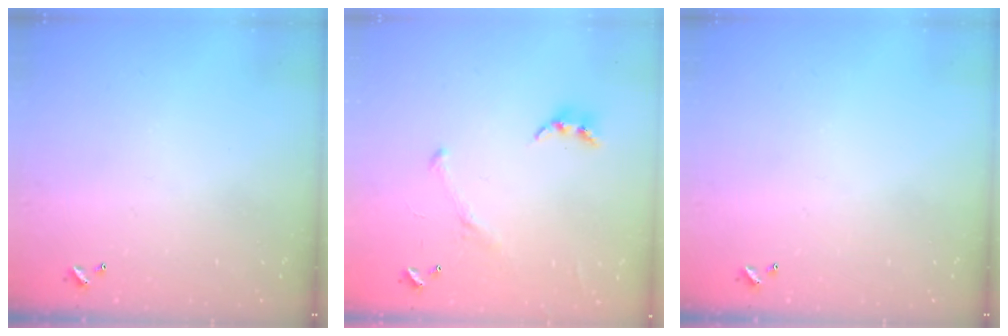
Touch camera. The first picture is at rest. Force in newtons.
{"total": 2.3, "press": 2.3, "slide": 0.5}
{"total": 0.0}